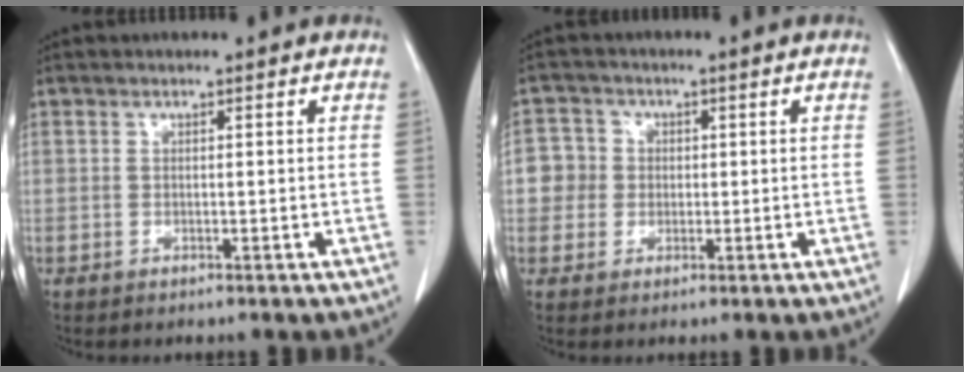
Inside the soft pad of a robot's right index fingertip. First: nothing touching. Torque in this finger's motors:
{"motor_torque": [-0.03, 0.03, 0.01, 0.00]}